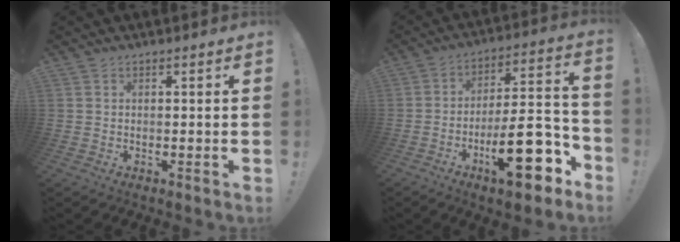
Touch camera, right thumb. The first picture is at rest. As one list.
[{"total": 22.3, "force": [-9.4, 7.8, 18.6], "torque": [-0.275, 0.061, -0.145]}]